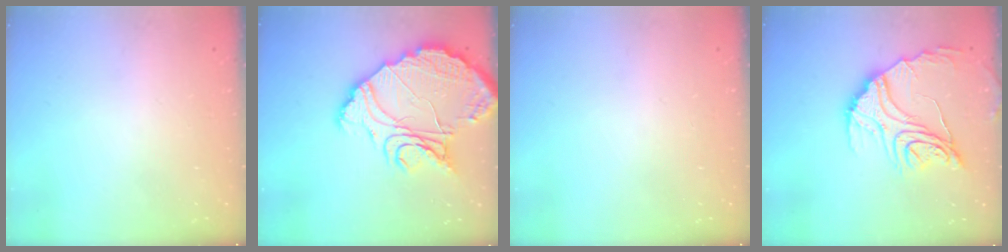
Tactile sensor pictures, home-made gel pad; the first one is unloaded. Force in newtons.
{"total": 18.1, "press": 18.0, "slide": 1.8}
{"total": 0.0}
{"total": 18.3, "press": 18.3, "slide": 1.8}